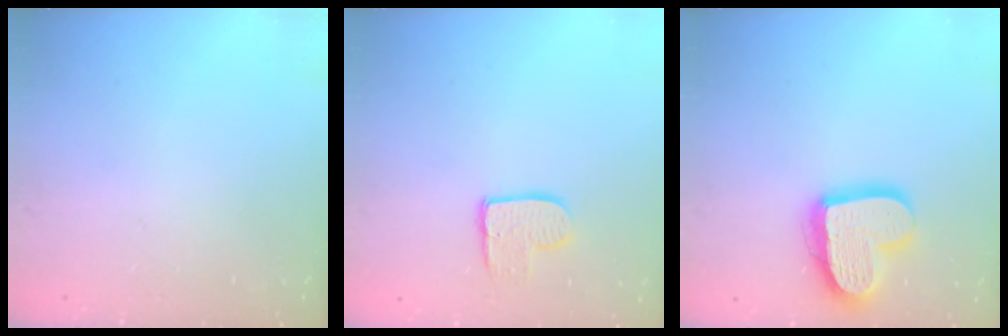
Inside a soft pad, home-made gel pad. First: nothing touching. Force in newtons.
{"total": 9.0, "press": 9.0, "slide": 0.7}
{"total": 17.8, "press": 17.7, "slide": 1.9}